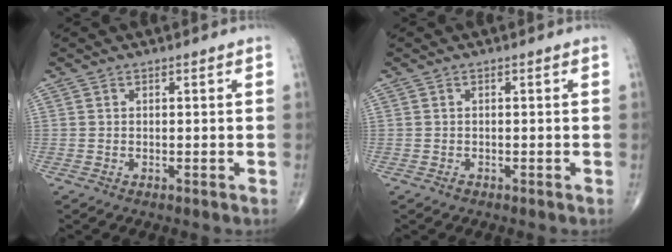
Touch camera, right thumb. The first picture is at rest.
{"total": 0.7, "force": [-0.5, 0.4, 0.3], "torque": [-0.004, 0.001, -0.008]}